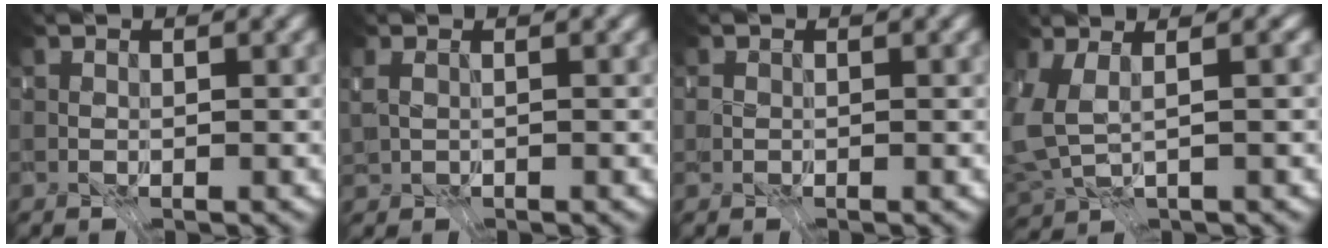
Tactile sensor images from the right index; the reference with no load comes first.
{"total": 2.2, "force": [-1.2, -1.5, -1.0], "torque": [0.015, -0.017, -0.010]}
{"total": 1.2, "force": [-0.6, -0.5, -0.9], "torque": [0.014, -0.005, -0.005]}
{"total": 2.6, "force": [-0.8, -0.7, 2.4], "torque": [-0.057, -0.024, 0.007]}